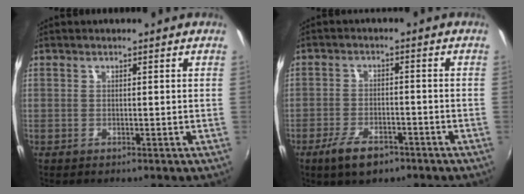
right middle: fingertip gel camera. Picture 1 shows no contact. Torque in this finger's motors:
{"motor_torque": [0.79, -0.77, 0.25, 0.08]}